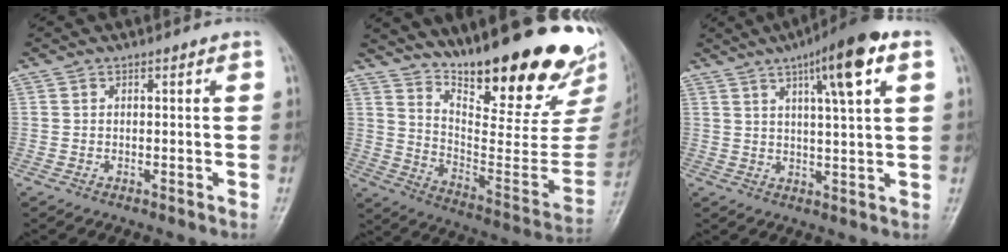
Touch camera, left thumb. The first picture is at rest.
{"total": 27.7, "force": [20.8, 6.6, 17.1], "torque": [-0.230, -0.133, 0.307]}
{"total": 15.0, "force": [7.3, 2.3, 12.9], "torque": [-0.202, -0.014, 0.113]}